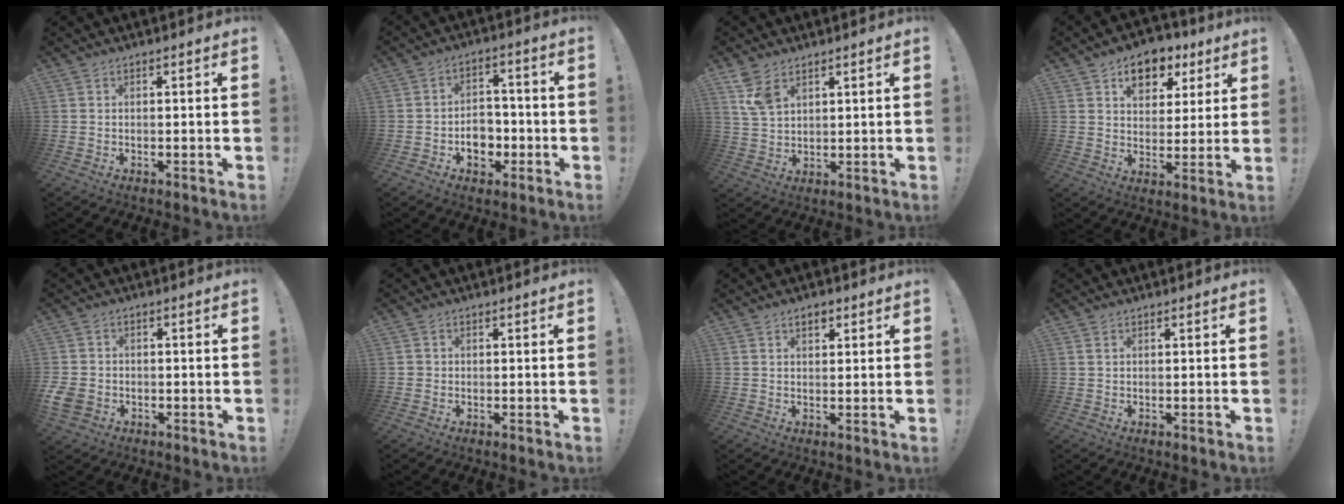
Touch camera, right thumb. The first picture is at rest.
{"total": 8.8, "force": [-2.3, 6.8, 5.0], "torque": [-0.073, 0.015, -0.039]}
{"total": 6.8, "force": [4.1, 3.8, 3.8], "torque": [-0.071, -0.013, 0.082]}
{"total": 9.9, "force": [5.8, 6.7, 4.5], "torque": [-0.053, -0.035, 0.105]}
{"total": 4.9, "force": [-1.5, 3.9, 2.6], "torque": [-0.058, -0.005, -0.028]}
{"total": 1.2, "force": [-0.1, 1.1, 0.3], "torque": [-0.009, 0.005, -0.001]}
{"total": 2.9, "force": [1.6, 1.5, 1.9], "torque": [-0.024, -0.002, 0.026]}
{"total": 0.6, "force": [0.4, 0.3, 0.4], "torque": [-0.015, 0.003, 0.008]}